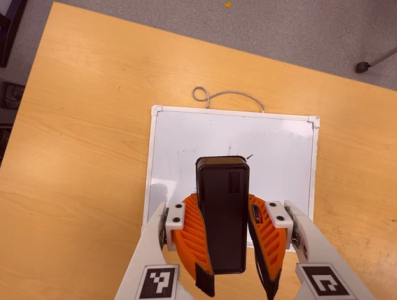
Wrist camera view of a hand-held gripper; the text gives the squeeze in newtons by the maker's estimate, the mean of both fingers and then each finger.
{"total": 12.0, "left": 9.9, "right": 14.1}